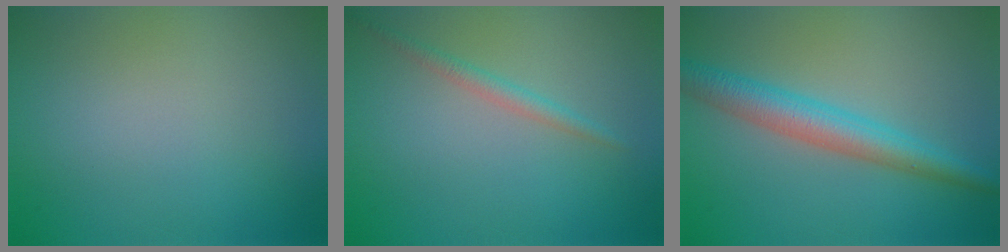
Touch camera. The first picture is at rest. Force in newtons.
{"total": 1.5, "press": 1.5, "slide": 0.1}
{"total": 4.7, "press": 4.7, "slide": 0.1}